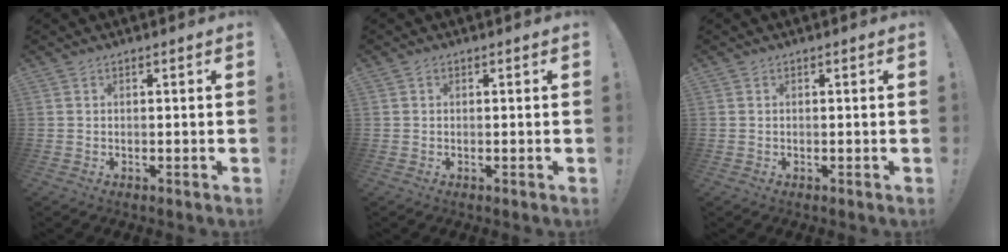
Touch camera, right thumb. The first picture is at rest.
{"total": 0.0}
{"total": 0.0}